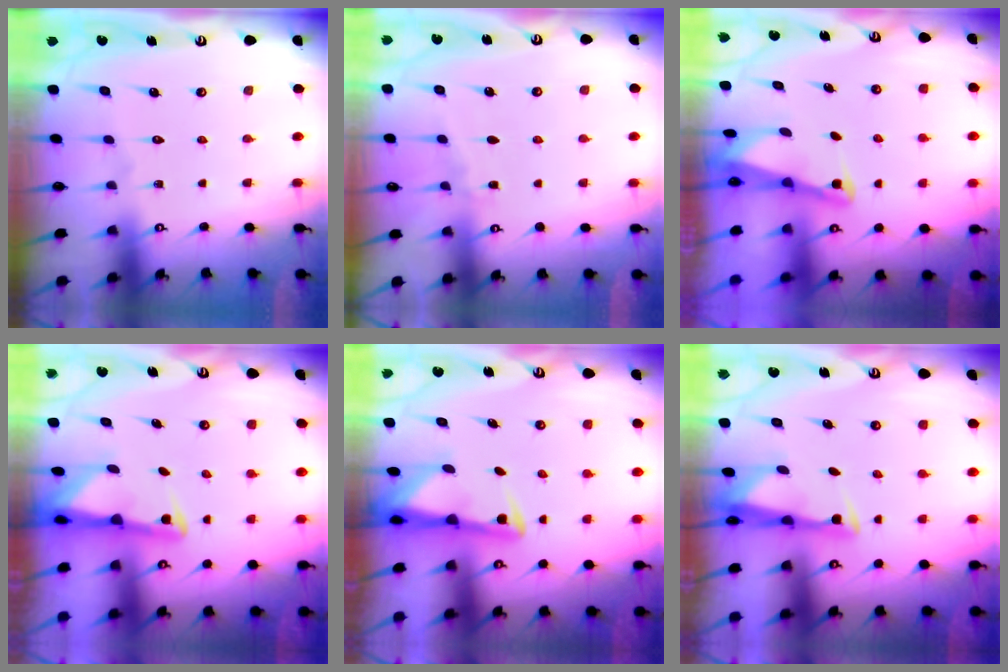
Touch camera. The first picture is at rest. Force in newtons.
{"total": 4.5, "press": 4.4, "slide": 0.6}
{"total": 2.0, "press": 2.0, "slide": 0.4}
{"total": 2.8, "press": 2.7, "slide": 0.7}
{"total": 3.0, "press": 2.9, "slide": 0.5}
{"total": 3.3, "press": 3.2, "slide": 0.8}